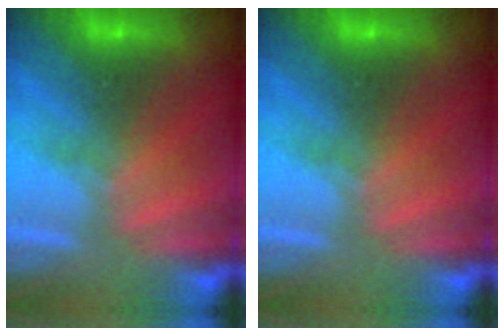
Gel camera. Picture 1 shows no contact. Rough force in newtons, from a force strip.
{"total": 0.0}